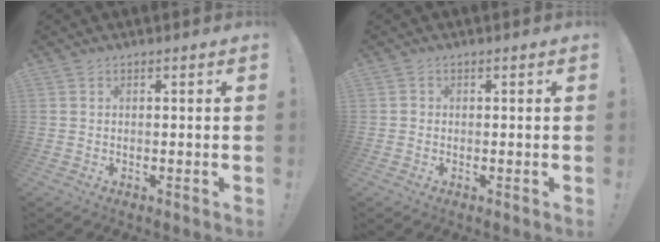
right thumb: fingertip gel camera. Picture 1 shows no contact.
{"total": 0.9, "force": [-0.3, 0.8, 0.2], "torque": [-0.010, 0.006, -0.004]}